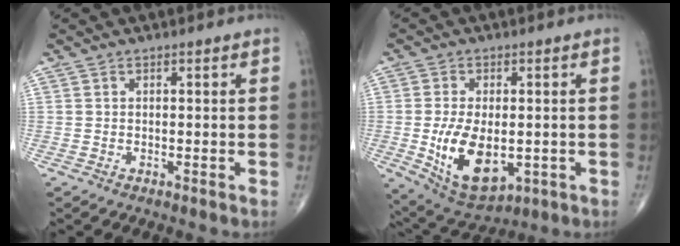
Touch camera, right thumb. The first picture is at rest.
{"total": 13.1, "force": [-2.1, 7.1, 10.7], "torque": [-0.182, -0.013, -0.016]}